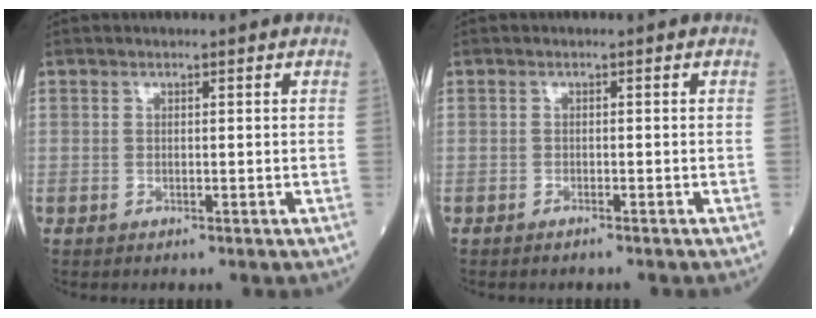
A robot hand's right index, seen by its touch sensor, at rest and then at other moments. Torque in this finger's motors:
{"motor_torque": [-0.04, -0.06, -0.02, 0.00]}